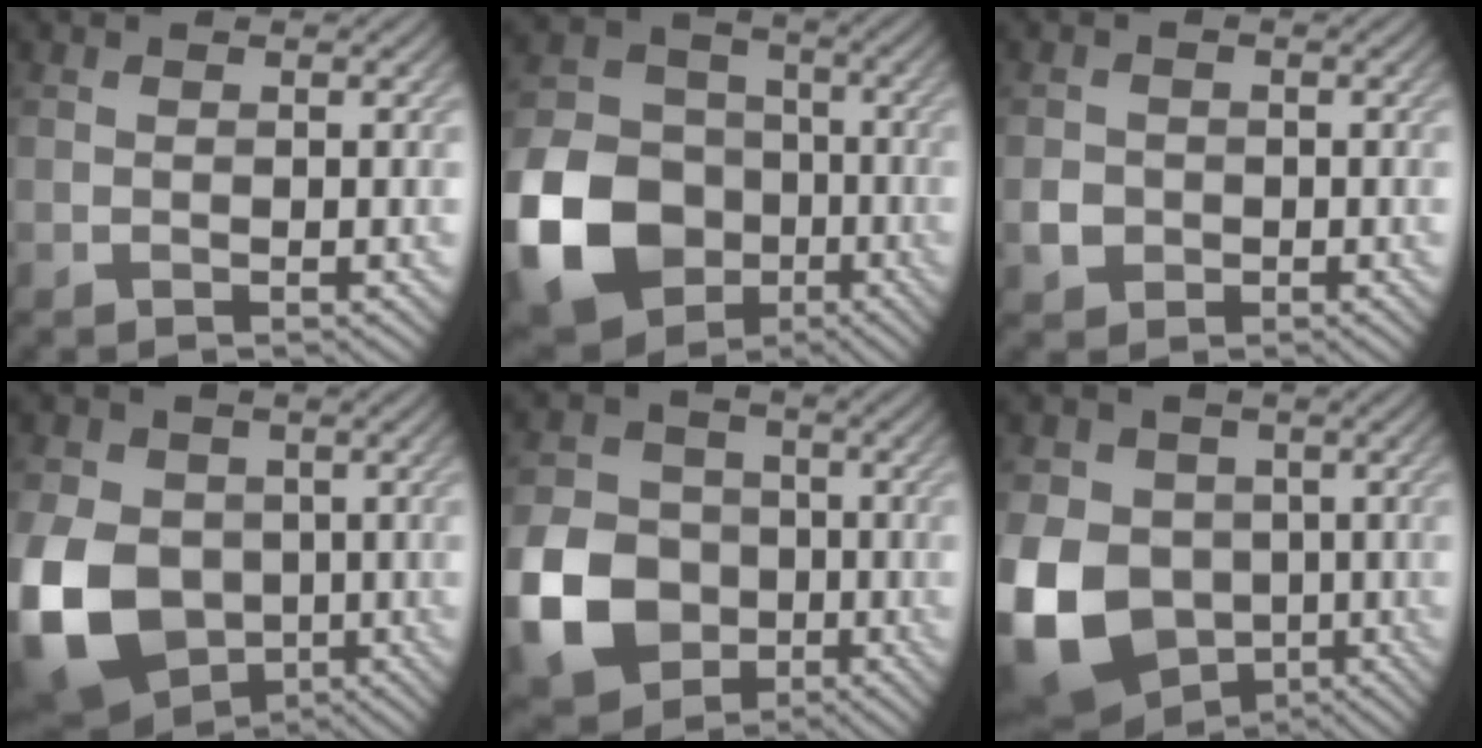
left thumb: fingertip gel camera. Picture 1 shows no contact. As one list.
[{"total": 16.3, "force": [-6.0, 12.8, 8.1], "torque": [-0.221, -0.036, -0.119]}, {"total": 2.1, "force": [-0.6, 1.9, 0.7], "torque": [-0.013, -0.004, -0.014]}, {"total": 14.7, "force": [-3.1, 11.2, 8.9], "torque": [-0.232, -0.033, -0.051]}, {"total": 12.2, "force": [-4.1, 9.8, 6.0], "torque": [-0.159, -0.028, -0.093]}, {"total": 16.5, "force": [-3.9, 13.6, 8.5], "torque": [-0.223, -0.033, -0.089]}]